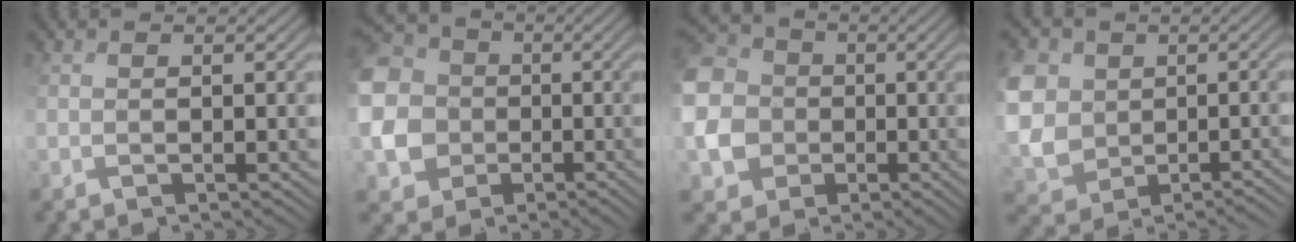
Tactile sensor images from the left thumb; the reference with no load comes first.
{"total": 12.3, "force": [-0.3, 11.5, 4.5], "torque": [-0.183, -0.003, -0.021]}
{"total": 10.9, "force": [-0.4, 10.1, 4.1], "torque": [-0.159, -0.009, -0.018]}
{"total": 7.3, "force": [1.7, 6.3, 3.3], "torque": [-0.103, -0.001, 0.029]}